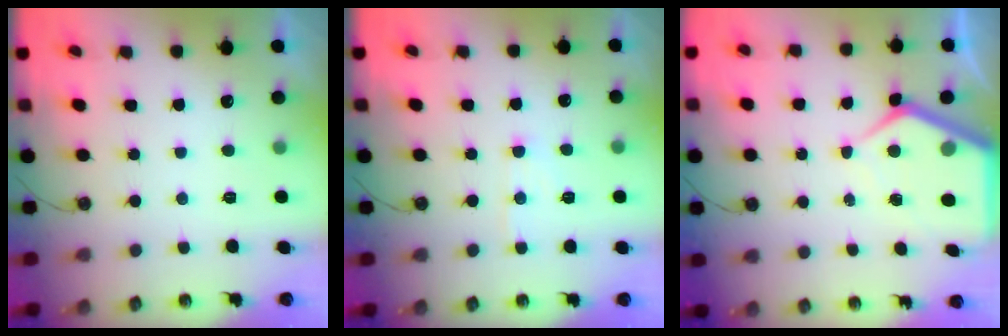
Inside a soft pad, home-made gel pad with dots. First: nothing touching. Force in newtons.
{"total": 6.2, "press": 6.2, "slide": 0.7}
{"total": 7.6, "press": 7.6, "slide": 0.6}